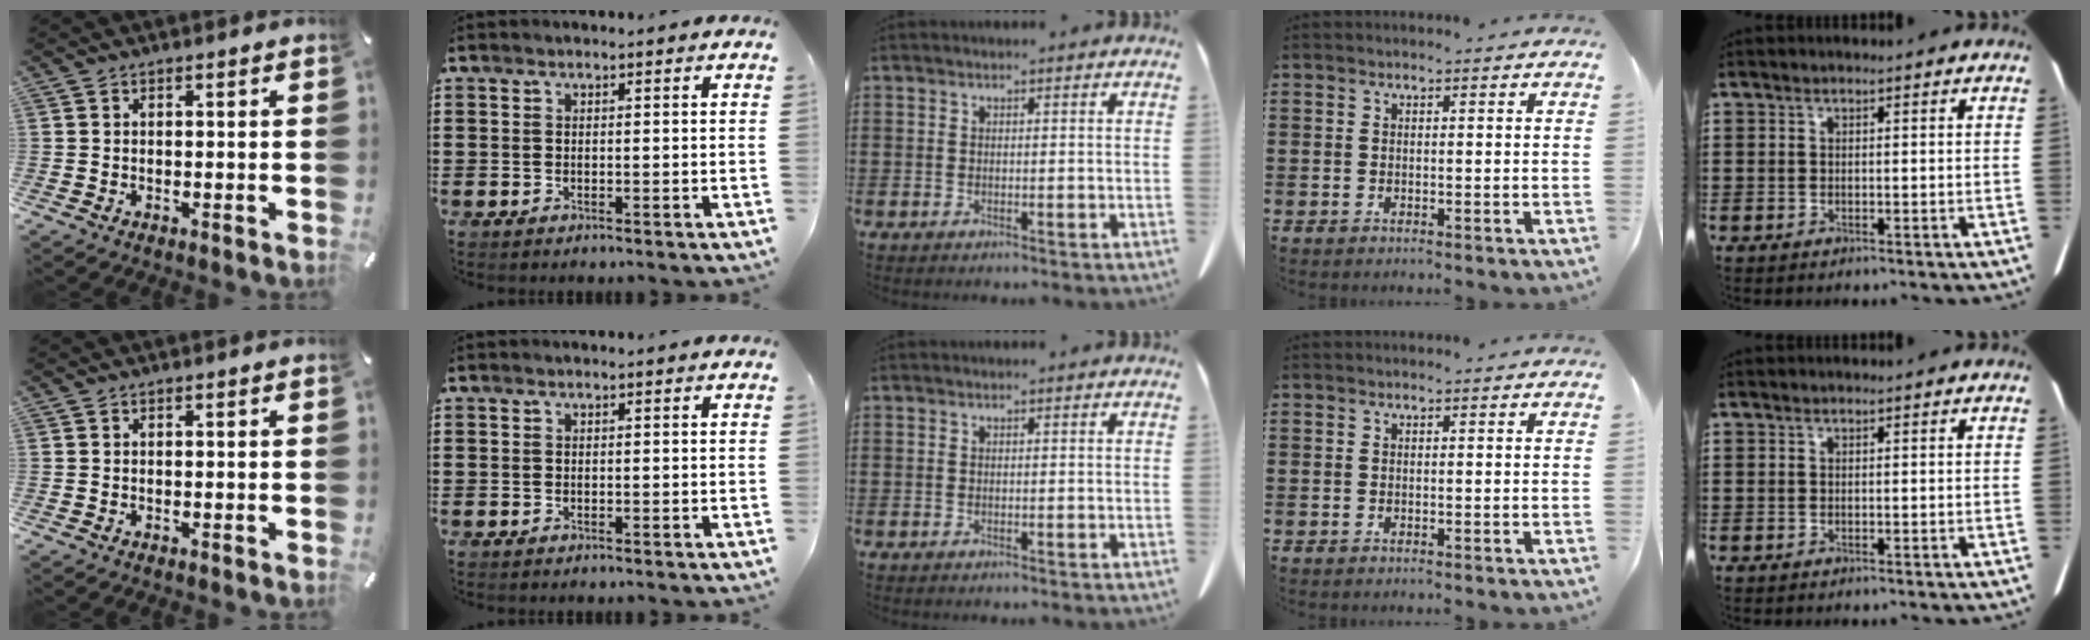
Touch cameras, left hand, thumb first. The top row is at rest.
{}